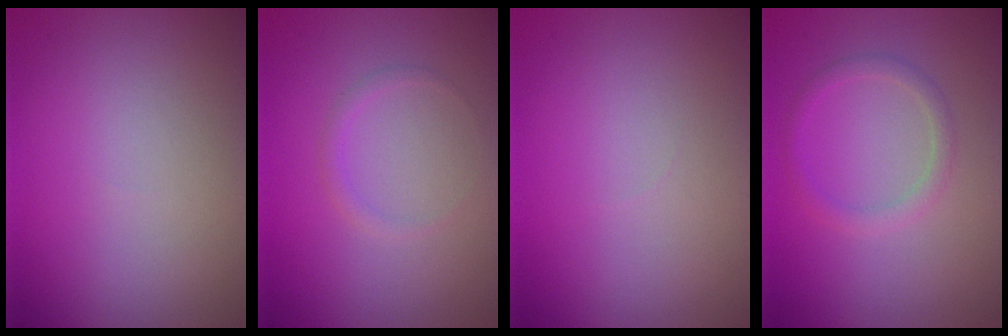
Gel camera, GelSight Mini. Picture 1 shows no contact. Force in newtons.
{"total": 0.9, "press": 0.9, "slide": 0.0}
{"total": 0.0}
{"total": 1.6, "press": 1.6, "slide": 0.1}